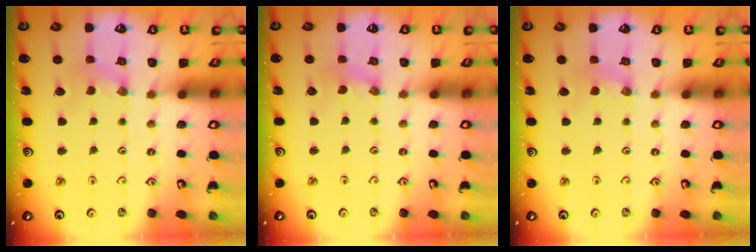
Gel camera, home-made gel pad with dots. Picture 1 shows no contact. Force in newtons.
{"total": 0.0}
{"total": 2.1, "press": 2.1, "slide": 0.4}